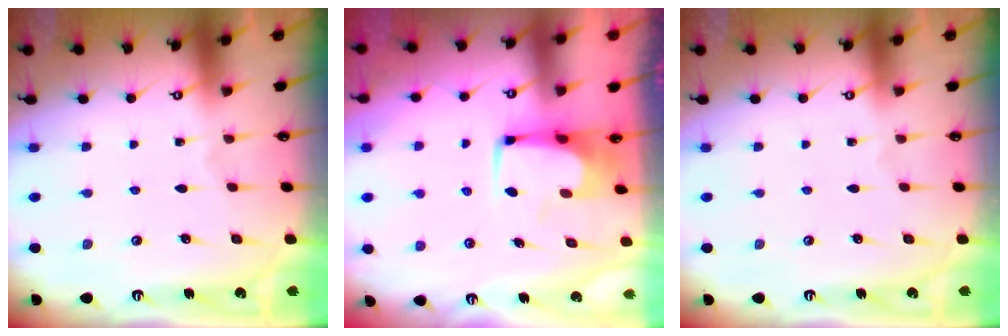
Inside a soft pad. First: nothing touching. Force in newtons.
{"total": 2.4, "press": 2.3, "slide": 0.5}
{"total": 0.0}